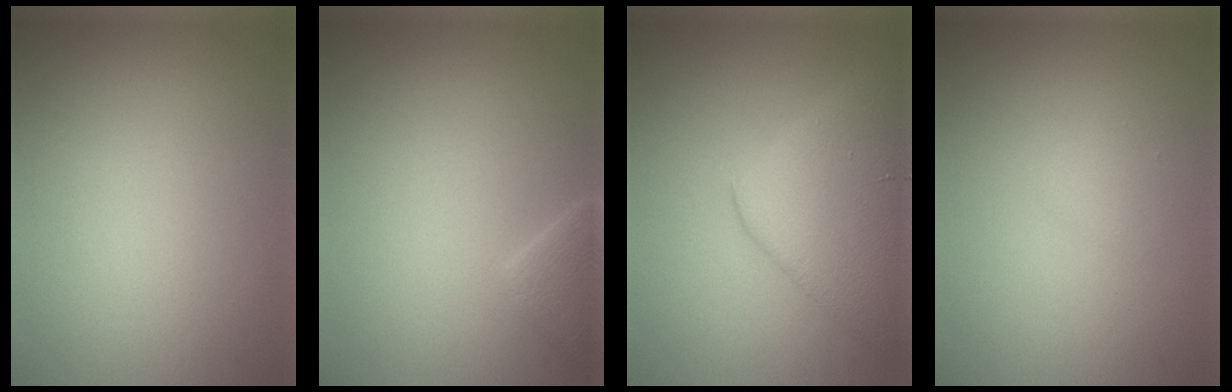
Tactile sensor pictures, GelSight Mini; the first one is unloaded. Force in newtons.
{"total": 2.3, "press": 2.3, "slide": 0.2}
{"total": 6.6, "press": 6.6, "slide": 0.3}
{"total": 0.8, "press": 0.8, "slide": 0.1}